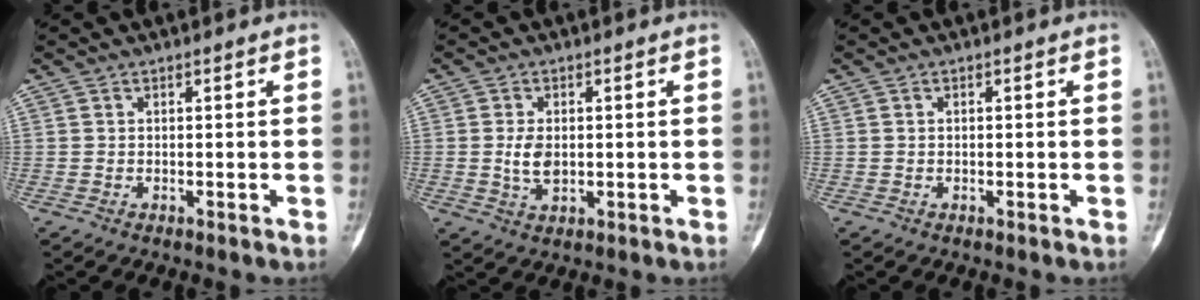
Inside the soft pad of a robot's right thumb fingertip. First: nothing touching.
{"total": 4.3, "force": [0.0, 2.6, 3.4], "torque": [-0.066, -0.004, 0.004]}
{"total": 0.0}